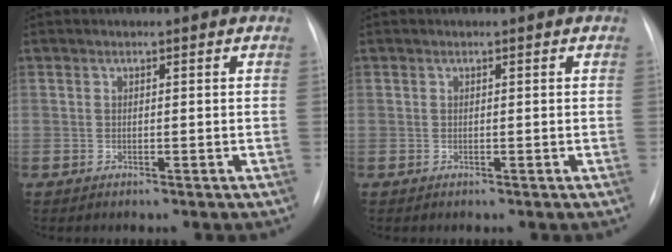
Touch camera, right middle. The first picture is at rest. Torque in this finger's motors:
{"motor_torque": [0.00, 0.00, 0.00, 0.00]}